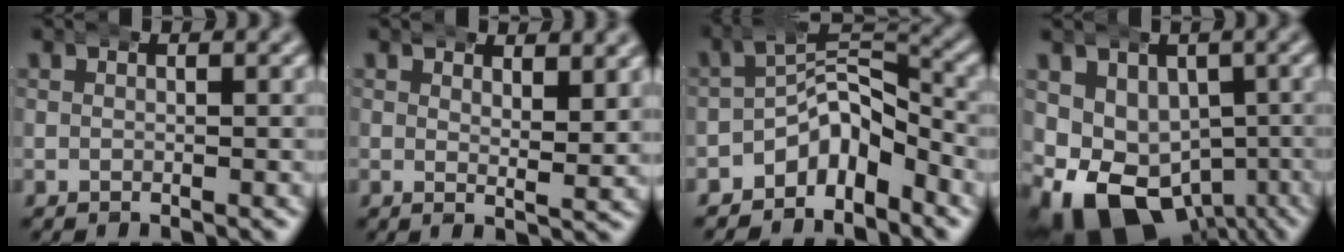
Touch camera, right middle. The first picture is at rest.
{"total": 2.6, "force": [2.5, -0.1, 1.0], "torque": [-0.009, -0.006, 0.037]}
{"total": 6.7, "force": [-2.6, 4.2, 4.5], "torque": [-0.050, 0.002, -0.052]}
{"total": 14.6, "force": [-5.7, 11.5, 6.8], "torque": [-0.154, -0.080, -0.075]}